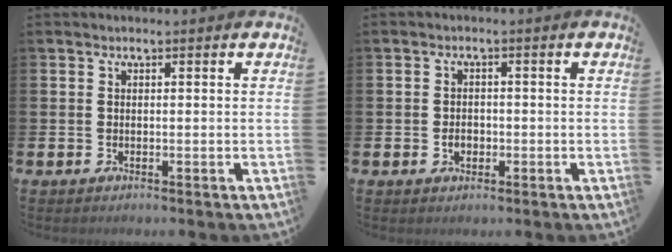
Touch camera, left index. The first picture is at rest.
{"total": 2.0, "force": [-0.5, 1.4, 1.2], "torque": [-0.016, 0.001, -0.015]}